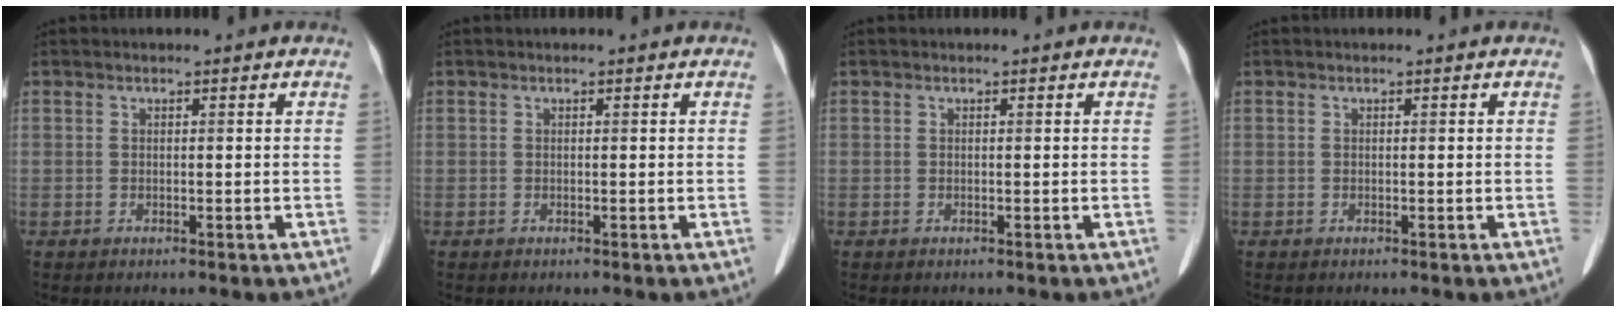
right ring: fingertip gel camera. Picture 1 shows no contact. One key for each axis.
{"total": 0.0}
{"total": 0.0}
{"total": 0.0}